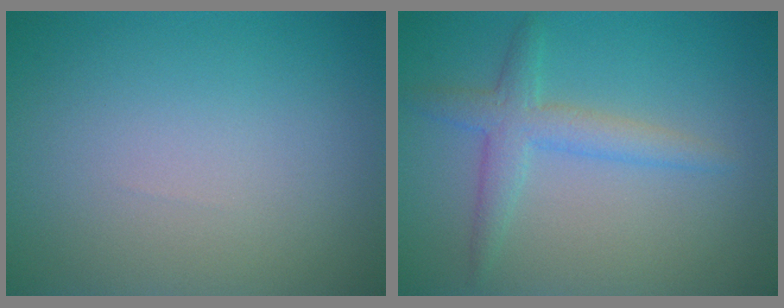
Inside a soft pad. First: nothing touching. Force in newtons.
{"total": 3.0, "press": 3.0, "slide": 0.1}